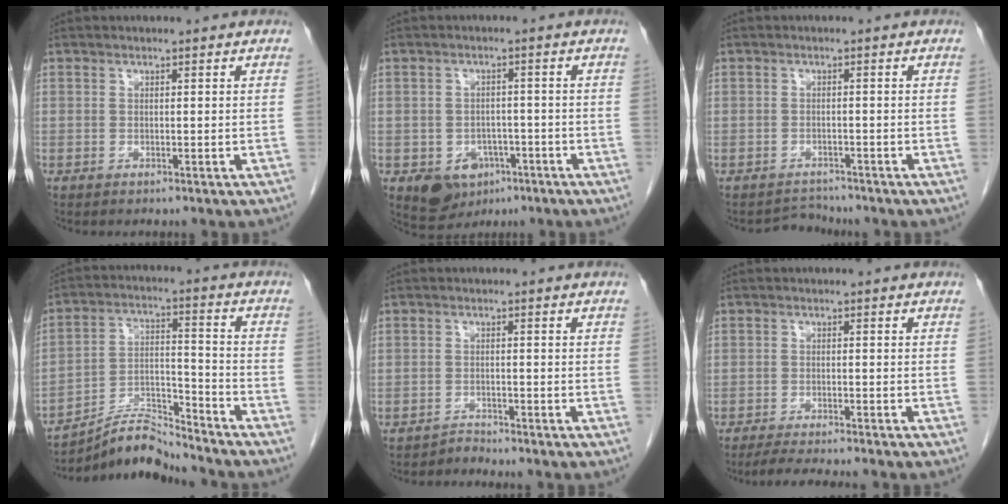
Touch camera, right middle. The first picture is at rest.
{"total": 6.7, "force": [-3.3, 5.1, 2.6], "torque": [-0.040, 0.007, -0.038]}
{"total": 2.3, "force": [-2.0, 0.2, -1.0], "torque": [0.013, -0.010, -0.031]}
{"total": 8.9, "force": [-8.8, -0.2, 1.2], "torque": [-0.028, 0.021, -0.162]}
{"total": 1.4, "force": [-1.3, -0.2, -0.7], "torque": [0.020, -0.007, -0.020]}
{"total": 5.4, "force": [-4.7, -0.4, 2.5], "torque": [-0.037, -0.017, -0.076]}